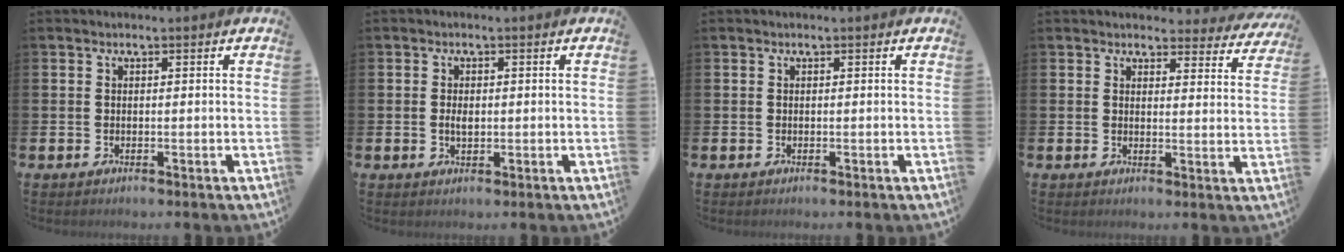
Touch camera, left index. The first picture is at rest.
{"total": 1.8, "force": [0.1, 1.0, 1.4], "torque": [-0.021, 0.003, -0.003]}
{"total": 0.0}
{"total": 3.2, "force": [3.1, 1.0, 0.1], "torque": [0.005, -0.022, 0.051]}